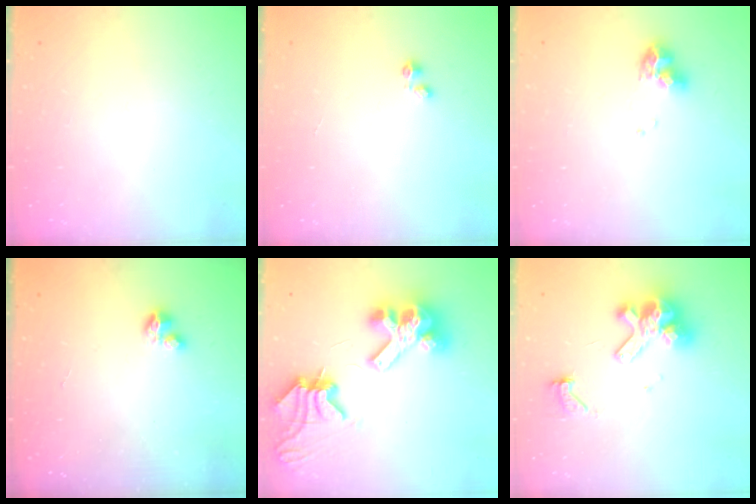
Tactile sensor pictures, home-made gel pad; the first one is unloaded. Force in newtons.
{"total": 0.0}
{"total": 9.1, "press": 9.1, "slide": 1.1}
{"total": 2.9, "press": 2.9, "slide": 0.2}
{"total": 12.5, "press": 12.4, "slide": 1.5}
{"total": 11.4, "press": 11.4, "slide": 1.4}